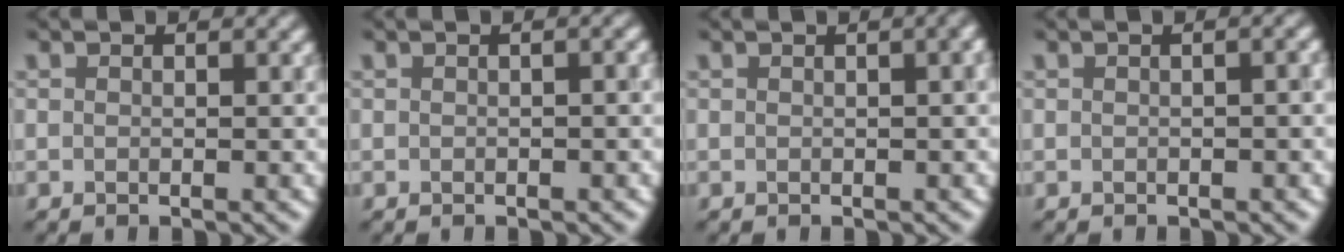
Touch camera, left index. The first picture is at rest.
{"total": 1.2, "force": [0.0, 0.2, 1.2], "torque": [-0.017, 0.003, 0.000]}
{"total": 2.6, "force": [0.5, 1.0, 2.3], "torque": [-0.012, 0.011, 0.007]}
{"total": 1.8, "force": [0.0, 0.6, 1.7], "torque": [-0.017, 0.003, 0.002]}